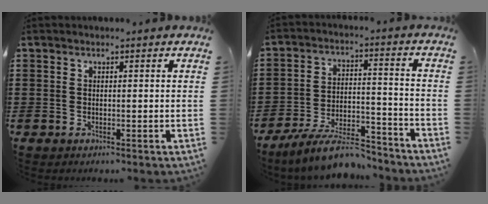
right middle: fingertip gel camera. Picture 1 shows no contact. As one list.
[{"total": 10.2, "force": [-8.7, 2.0, 5.0], "torque": [-0.089, 0.022, -0.165]}]